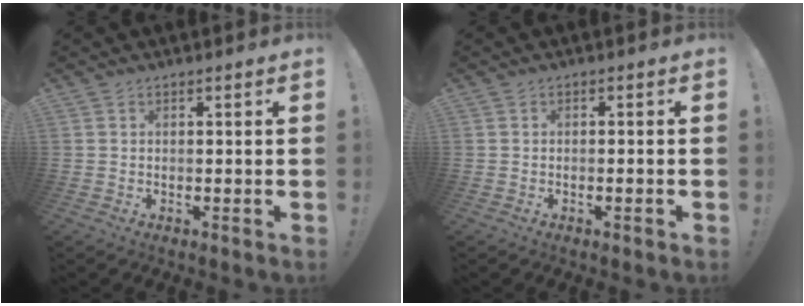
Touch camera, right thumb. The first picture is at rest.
{"total": 1.3, "force": [-0.9, -0.1, 1.0], "torque": [-0.019, 0.001, -0.015]}